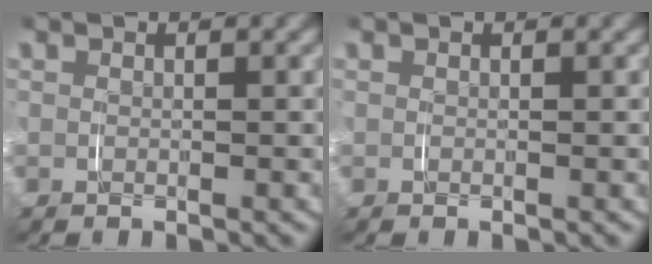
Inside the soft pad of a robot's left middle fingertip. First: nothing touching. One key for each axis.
{"total": 0.0}